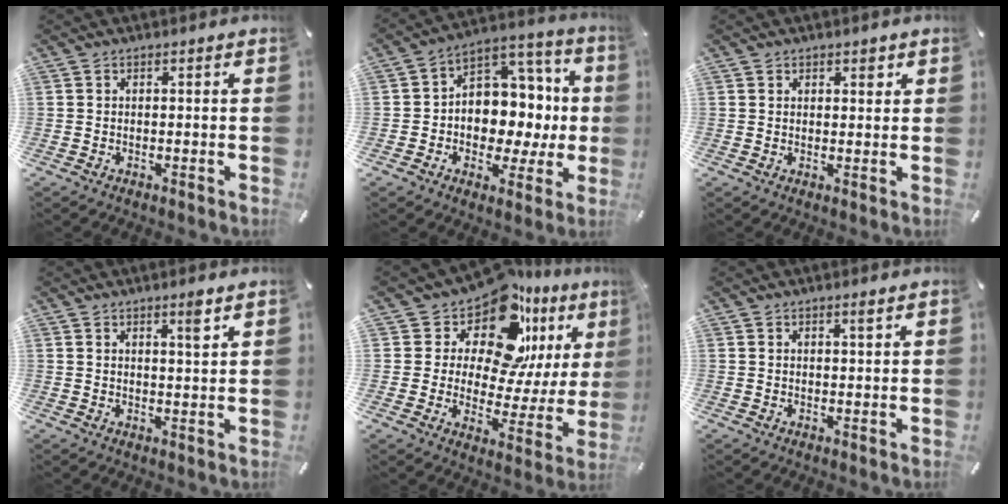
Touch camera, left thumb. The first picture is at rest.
{"total": 10.8, "force": [-0.9, 9.6, 4.7], "torque": [-0.046, -0.019, -0.006]}
{"total": 1.8, "force": [1.1, 1.2, 0.8], "torque": [-0.001, -0.003, 0.015]}
{"total": 3.7, "force": [2.4, 0.6, 2.8], "torque": [-0.034, -0.011, 0.036]}
{"total": 16.4, "force": [12.3, 8.1, 7.3], "torque": [-0.106, -0.117, 0.208]}
{"total": 1.6, "force": [1.0, 0.4, 1.1], "torque": [-0.023, 0.000, 0.018]}